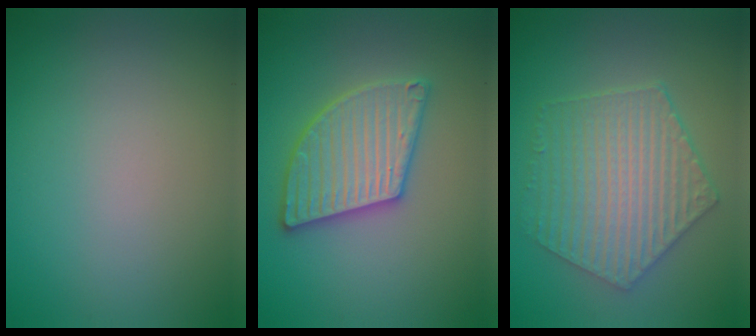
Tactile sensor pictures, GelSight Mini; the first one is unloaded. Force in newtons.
{"total": 5.5, "press": 5.5, "slide": 0.7}
{"total": 6.1, "press": 4.9, "slide": 3.6}